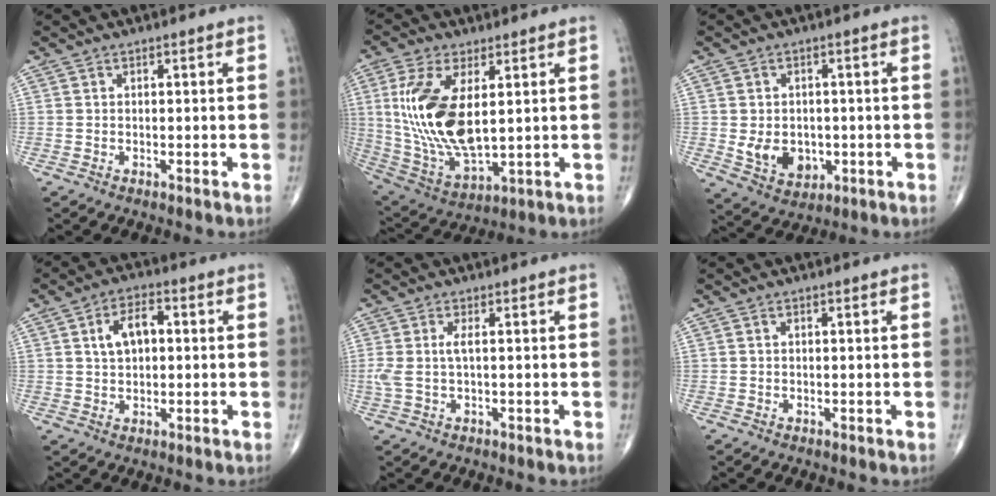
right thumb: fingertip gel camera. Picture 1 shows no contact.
{"total": 17.7, "force": [2.9, 8.3, 15.4], "torque": [-0.315, -0.019, 0.070]}
{"total": 7.5, "force": [-1.0, 5.8, 4.8], "torque": [-0.058, -0.001, 0.000]}
{"total": 6.5, "force": [1.2, 3.9, 5.1], "torque": [-0.081, 0.014, 0.016]}
{"total": 3.1, "force": [0.3, 0.8, 3.0], "torque": [-0.092, 0.008, 0.009]}
{"total": 0.0}